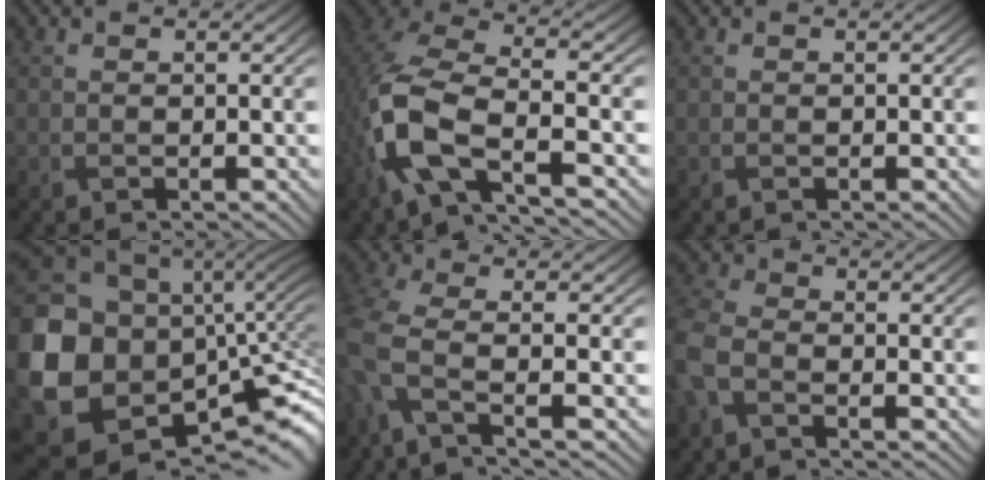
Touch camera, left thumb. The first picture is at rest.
{"total": 11.0, "force": [-3.9, 5.2, 8.9], "torque": [-0.208, -0.012, -0.085]}
{"total": 0.0}
{"total": 19.0, "force": [-1.5, 14.3, 12.5], "torque": [-0.300, -0.060, 0.018]}
{"total": 6.8, "force": [-2.7, 2.3, 5.8], "torque": [-0.152, -0.014, -0.067]}
{"total": 5.3, "force": [-2.4, 3.3, 3.4], "torque": [-0.099, -0.009, -0.064]}